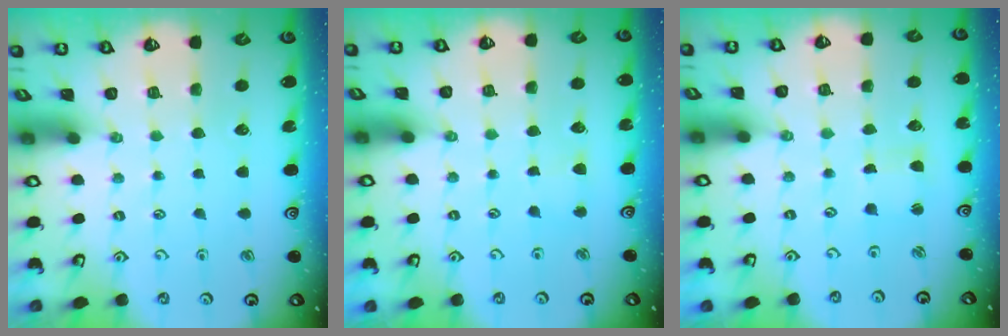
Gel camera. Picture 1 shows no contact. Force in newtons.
{"total": 2.9, "press": 2.8, "slide": 0.4}
{"total": 2.3, "press": 2.3, "slide": 0.5}